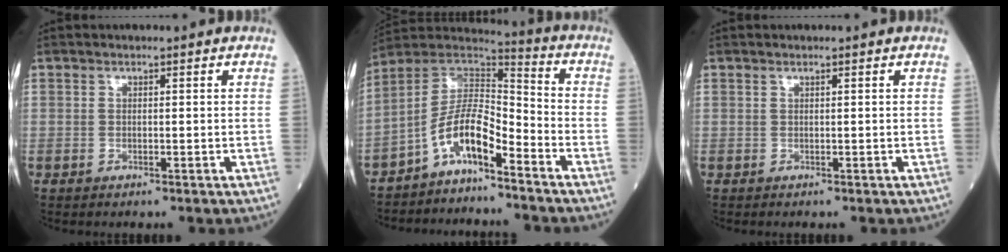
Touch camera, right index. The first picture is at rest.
{"total": 9.5, "force": [-5.8, 2.7, 7.0], "torque": [-0.133, 0.033, -0.112]}
{"total": 0.0}